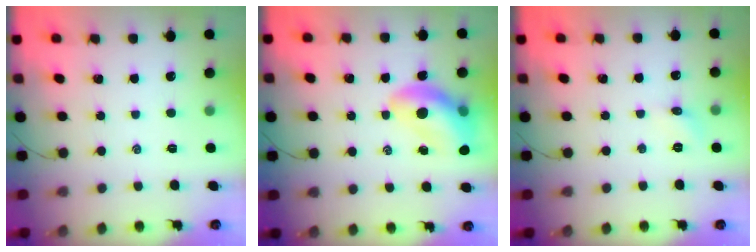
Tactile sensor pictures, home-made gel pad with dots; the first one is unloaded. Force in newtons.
{"total": 13.2, "press": 12.6, "slide": 3.9}
{"total": 4.7, "press": 4.5, "slide": 1.5}